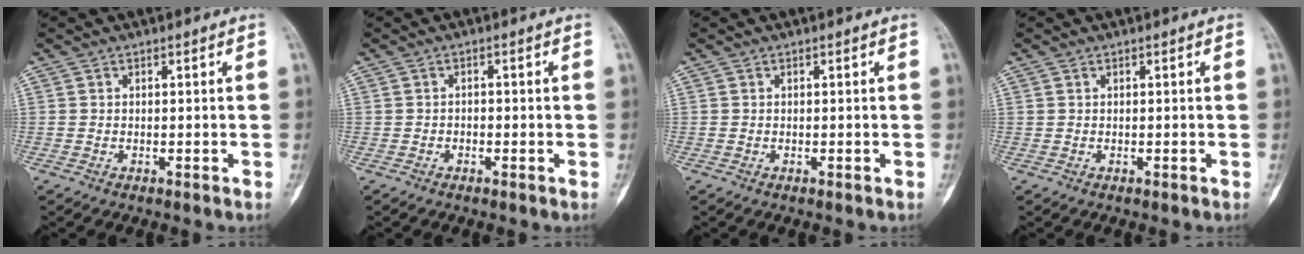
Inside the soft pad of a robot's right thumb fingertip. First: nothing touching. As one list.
[{"total": 0.9, "force": [-0.5, 0.6, 0.4], "torque": [0.001, 0.003, -0.013]}, {"total": 0.0}, {"total": 0.0}]